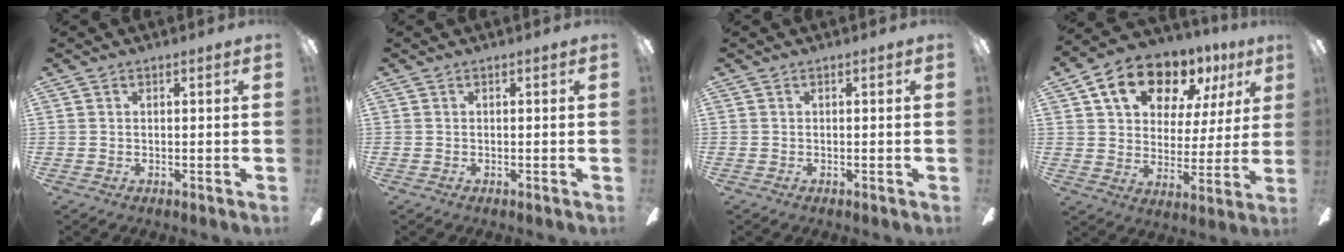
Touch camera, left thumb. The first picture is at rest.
{"total": 0.0}
{"total": 0.0}
{"total": 15.4, "force": [10.1, 9.1, 7.2], "torque": [-0.129, -0.049, 0.182]}